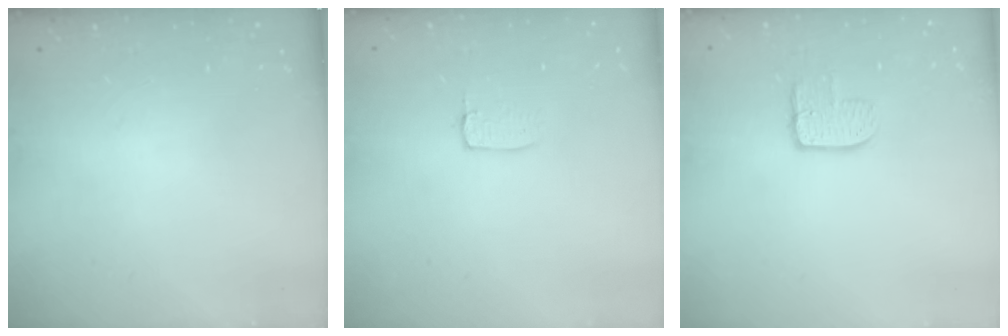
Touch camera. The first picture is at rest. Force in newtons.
{"total": 3.4, "press": 3.4, "slide": 0.1}
{"total": 7.4, "press": 7.4, "slide": 0.2}